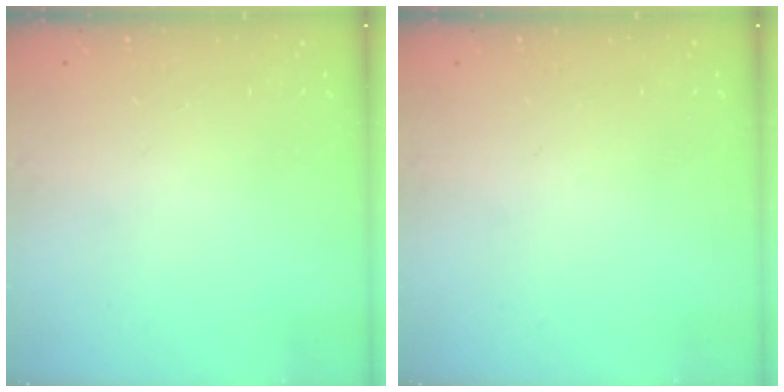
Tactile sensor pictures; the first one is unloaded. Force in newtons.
{"total": 0.0}